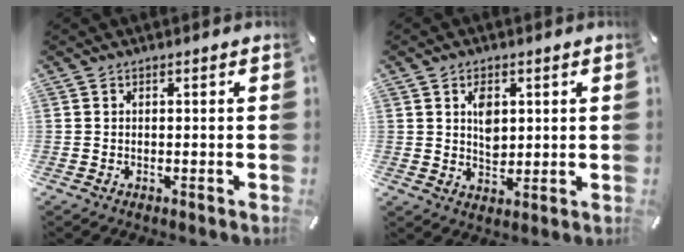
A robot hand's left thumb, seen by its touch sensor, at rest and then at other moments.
{"total": 5.2, "force": [1.4, 3.8, 3.2], "torque": [-0.039, -0.007, 0.018]}